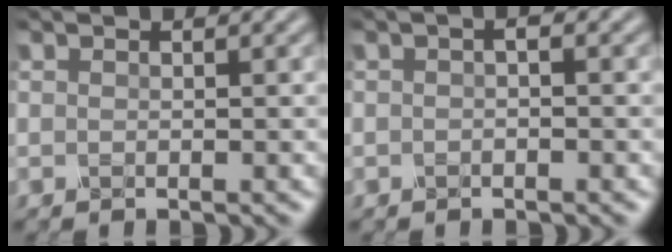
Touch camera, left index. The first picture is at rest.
{"total": 2.4, "force": [0.7, 1.3, 1.9], "torque": [-0.015, 0.027, -0.012]}